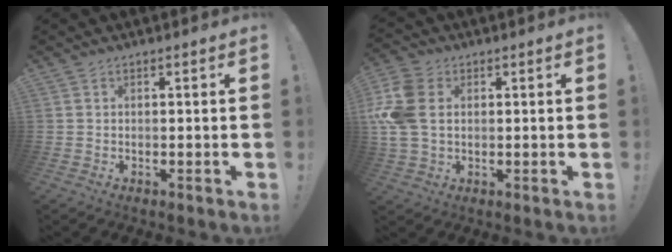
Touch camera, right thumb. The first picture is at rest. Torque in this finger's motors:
{"motor_torque": [1.03, 1.13, 1.37, -0.03, 0.17]}